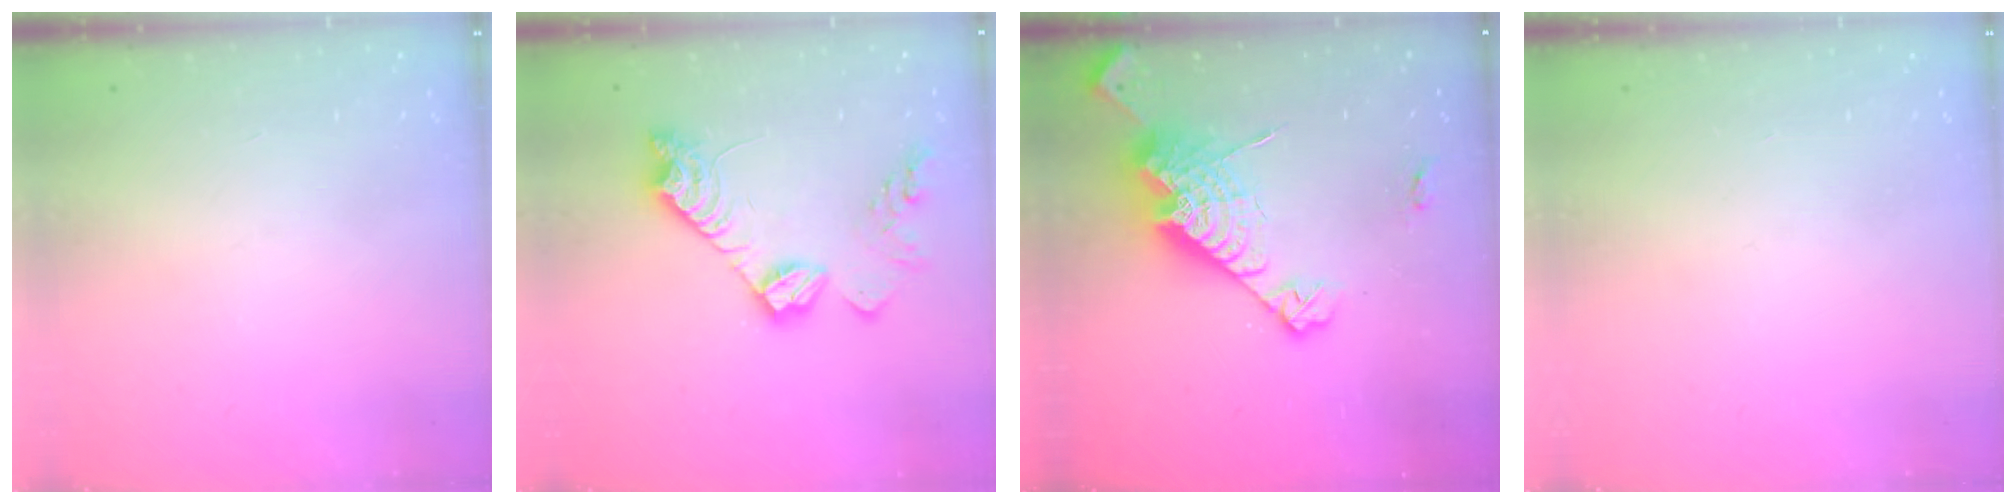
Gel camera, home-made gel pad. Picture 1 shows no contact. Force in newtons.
{"total": 13.2, "press": 13.2, "slide": 0.4}
{"total": 19.9, "press": 19.8, "slide": 1.7}
{"total": 0.0}